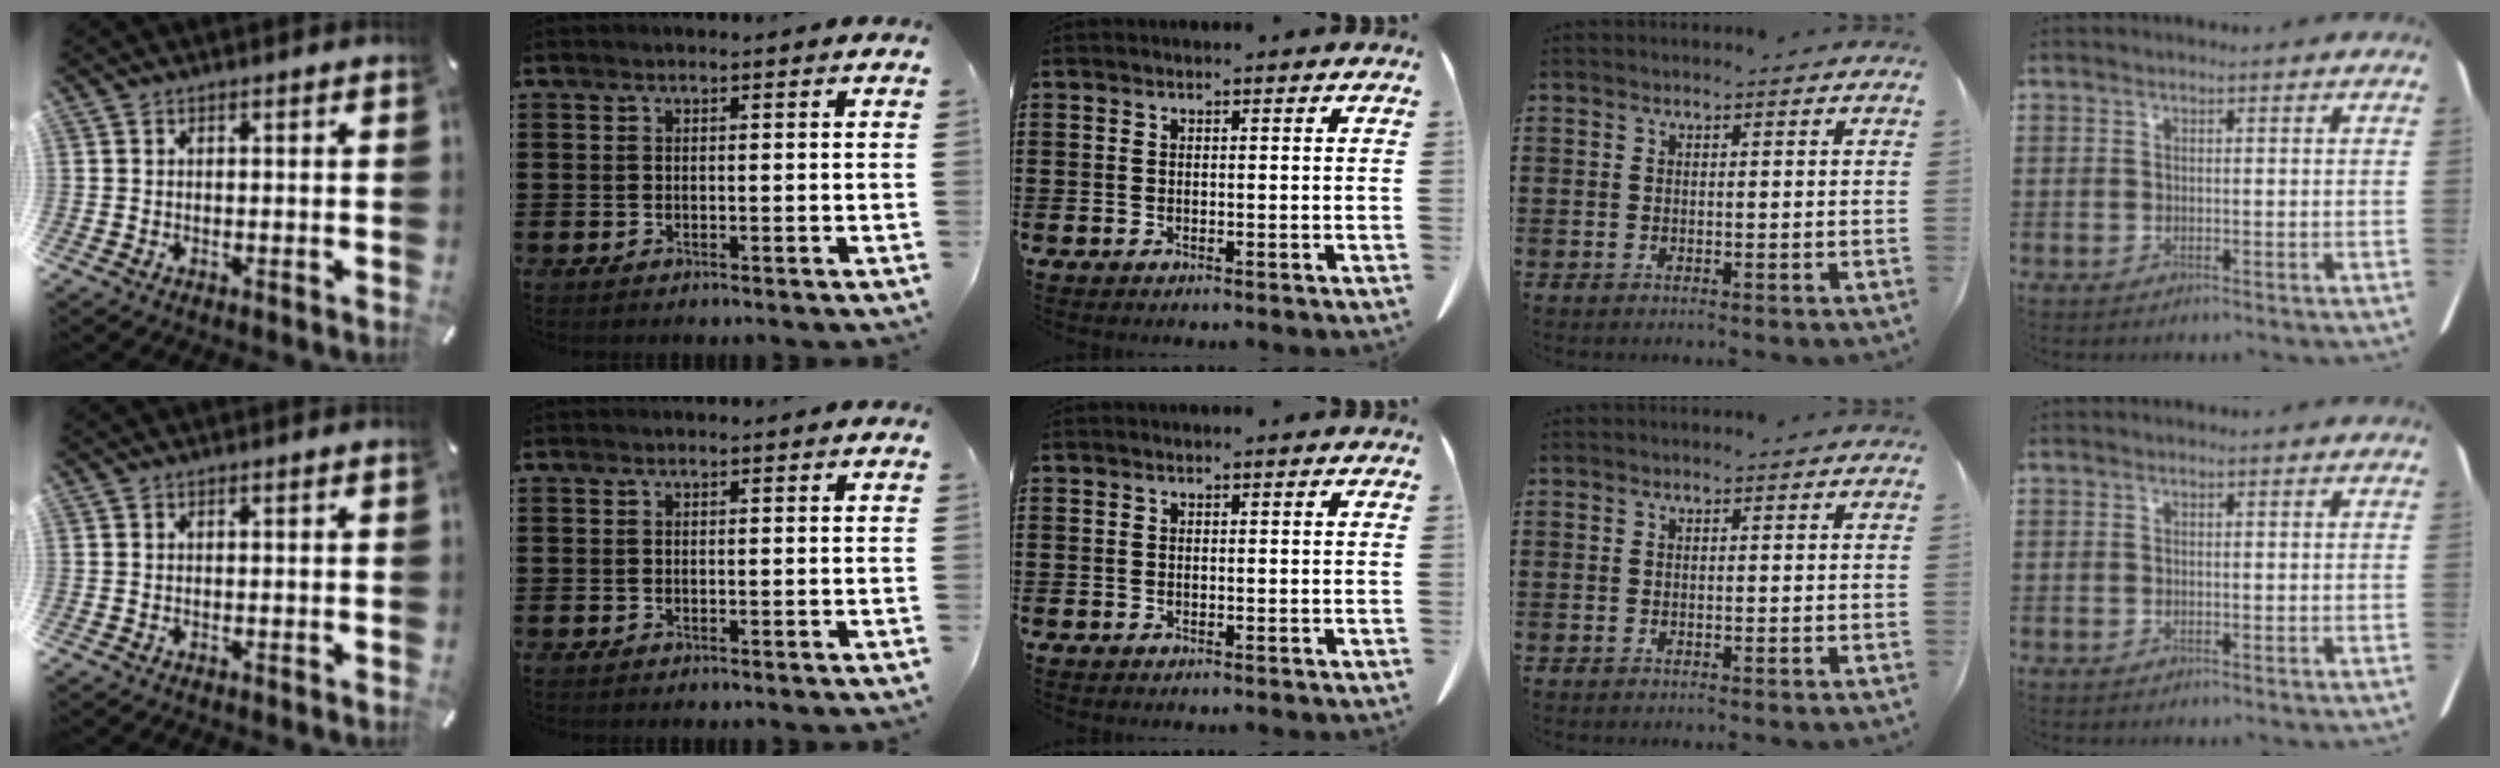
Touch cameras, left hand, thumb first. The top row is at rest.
{}